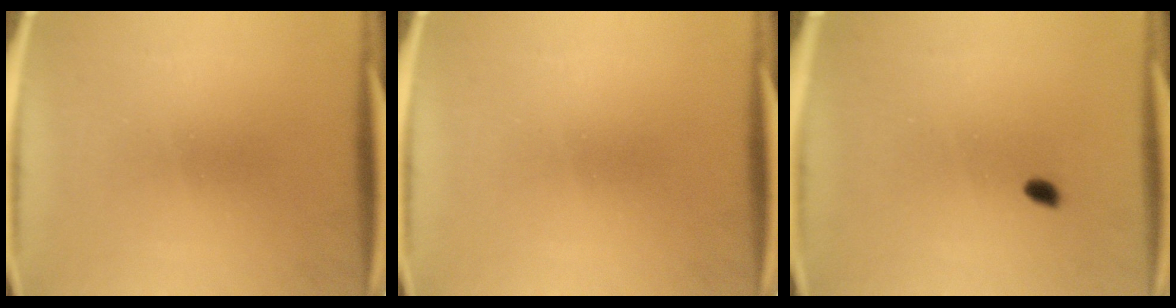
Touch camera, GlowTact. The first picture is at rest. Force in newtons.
{"total": 0.0}
{"total": 1.3}